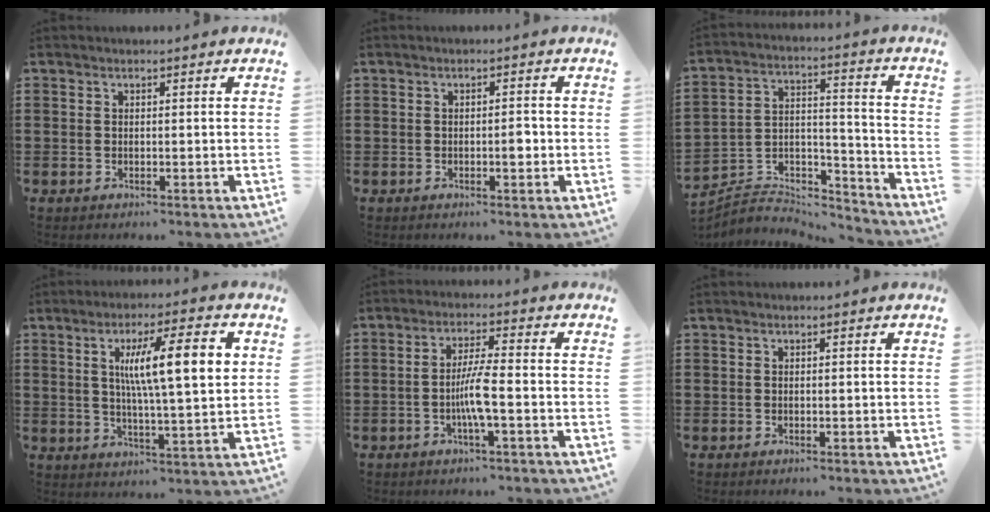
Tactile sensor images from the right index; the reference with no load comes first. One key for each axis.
{"total": 2.1, "fx": -0.4, "fy": 0.7, "fz": 1.9, "tx": -0.034, "ty": 0.002, "tz": -0.009}
{"total": 4.3, "fx": -3.8, "fy": 1.9, "fz": 0.9, "tx": -0.020, "ty": 0.000, "tz": -0.076}
{"total": 12.0, "fx": 3.3, "fy": 2.5, "fz": 11.3, "tx": -0.202, "ty": 0.005, "tz": 0.047}
{"total": 5.3, "fx": -1.5, "fy": 0.3, "fz": 5.1, "tx": -0.104, "ty": -0.007, "tz": -0.033}
{"total": 0.0}